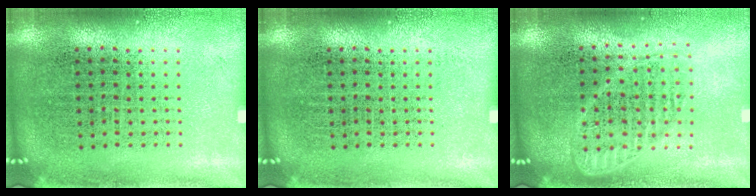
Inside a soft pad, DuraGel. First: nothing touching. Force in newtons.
{"total": 0.0}
{"total": 1.8, "press": 1.5, "slide": 0.9}